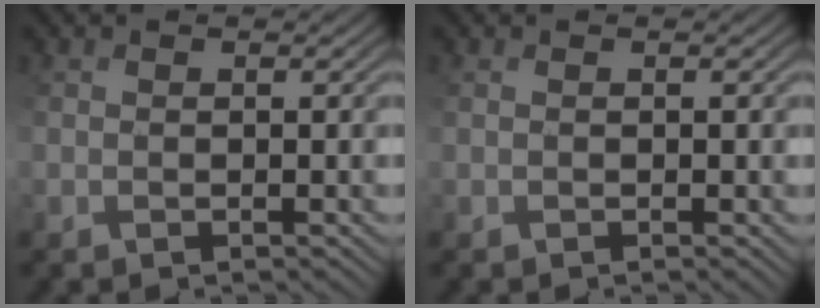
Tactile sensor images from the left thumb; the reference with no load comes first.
{"total": 0.0}